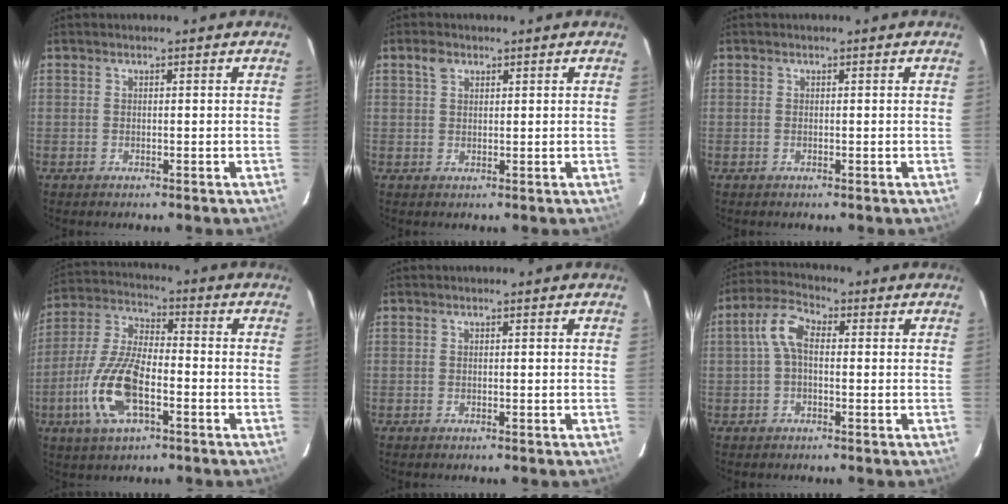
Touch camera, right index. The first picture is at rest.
{"total": 2.2, "force": [1.2, 1.5, 1.1], "torque": [-0.022, 0.008, 0.023]}
{"total": 0.0}
{"total": 14.1, "force": [-5.0, 5.7, 11.9], "torque": [-0.263, -0.004, -0.097]}
{"total": 0.0}
{"total": 5.6, "force": [0.2, 3.1, 4.7], "torque": [-0.100, 0.022, 0.002]}